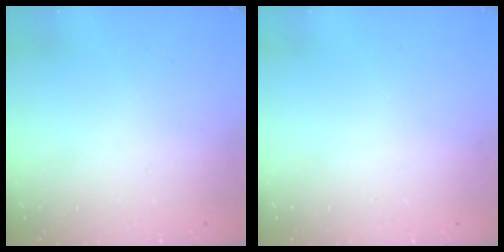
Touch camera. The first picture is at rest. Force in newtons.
{"total": 0.0}